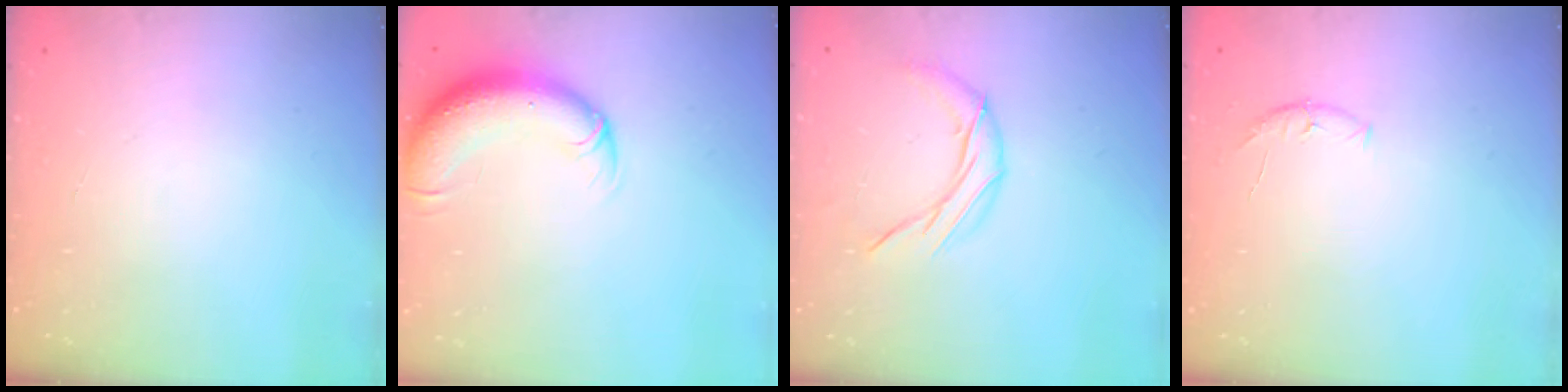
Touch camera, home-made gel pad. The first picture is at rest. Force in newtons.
{"total": 11.2, "press": 10.8, "slide": 2.9}
{"total": 7.8, "press": 7.8, "slide": 0.1}
{"total": 5.6, "press": 5.5, "slide": 1.1}